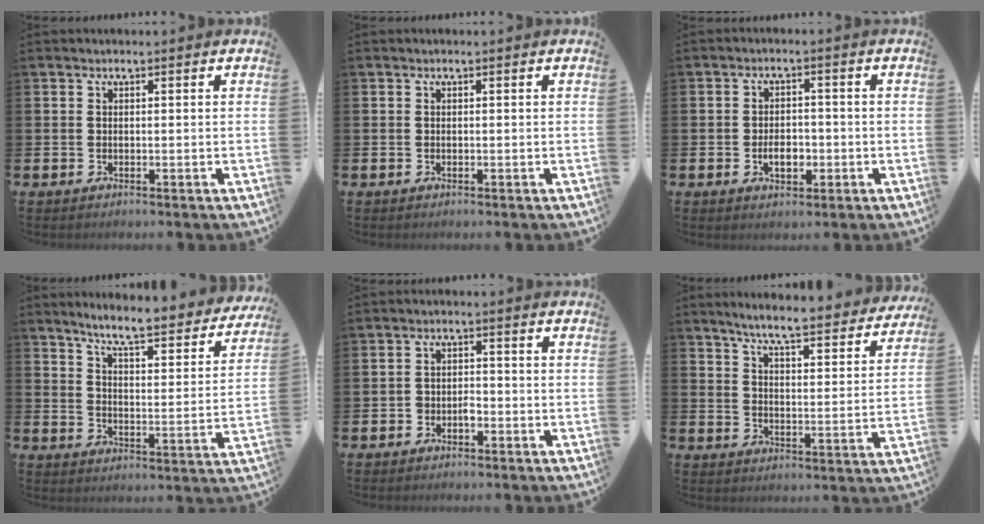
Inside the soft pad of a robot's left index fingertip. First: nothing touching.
{"total": 0.0}
{"total": 3.7, "force": [-1.0, 2.4, 2.7], "torque": [-0.033, -0.003, -0.023]}
{"total": 7.2, "force": [6.7, 0.4, 2.7], "torque": [-0.071, -0.050, 0.111]}
{"total": 1.9, "force": [-1.2, 1.3, 0.8], "torque": [-0.016, 0.004, -0.026]}
{"total": 6.6, "force": [6.2, 0.1, 2.3], "torque": [-0.061, -0.044, 0.103]}